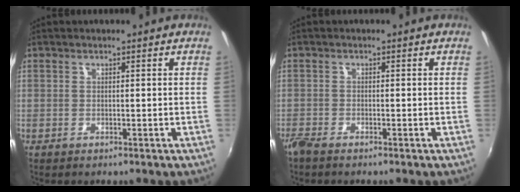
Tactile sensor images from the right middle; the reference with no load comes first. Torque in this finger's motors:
{"motor_torque": [1.07, -1.07, 0.28, 0.21]}